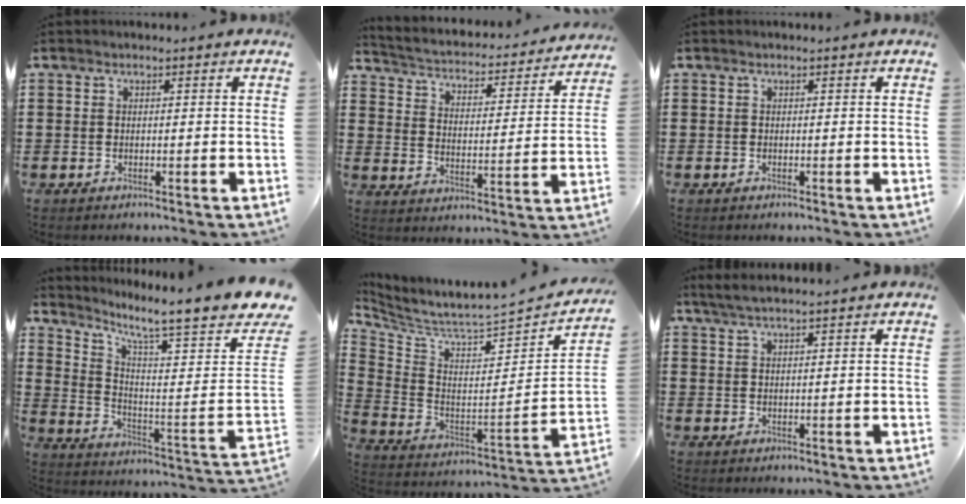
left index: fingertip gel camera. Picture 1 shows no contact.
{"total": 2.1, "force": [2.1, 0.2, 0.4], "torque": [-0.027, -0.027, 0.023]}
{"total": 0.0}
{"total": 6.6, "force": [5.6, -0.7, 3.5], "torque": [-0.083, -0.067, 0.082]}
{"total": 4.0, "force": [3.7, -0.4, 1.5], "torque": [-0.053, -0.056, 0.053]}
{"total": 2.4, "force": [2.1, 0.0, 1.3], "torque": [-0.029, 0.002, 0.040]}